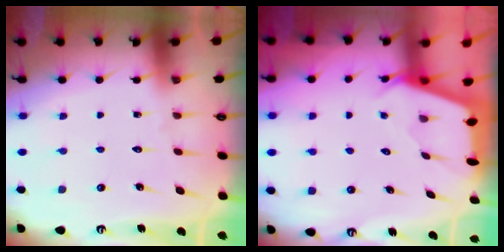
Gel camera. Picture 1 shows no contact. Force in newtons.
{"total": 2.4, "press": 2.4, "slide": 0.2}